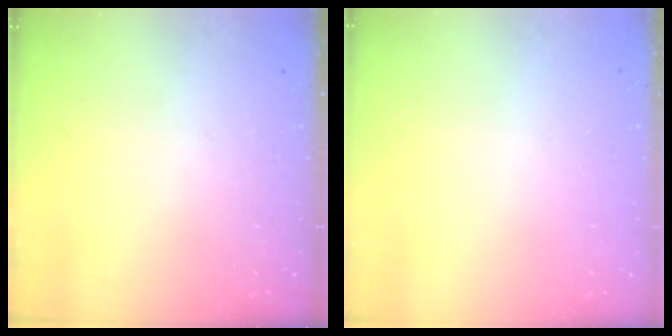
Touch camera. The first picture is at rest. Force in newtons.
{"total": 0.0}